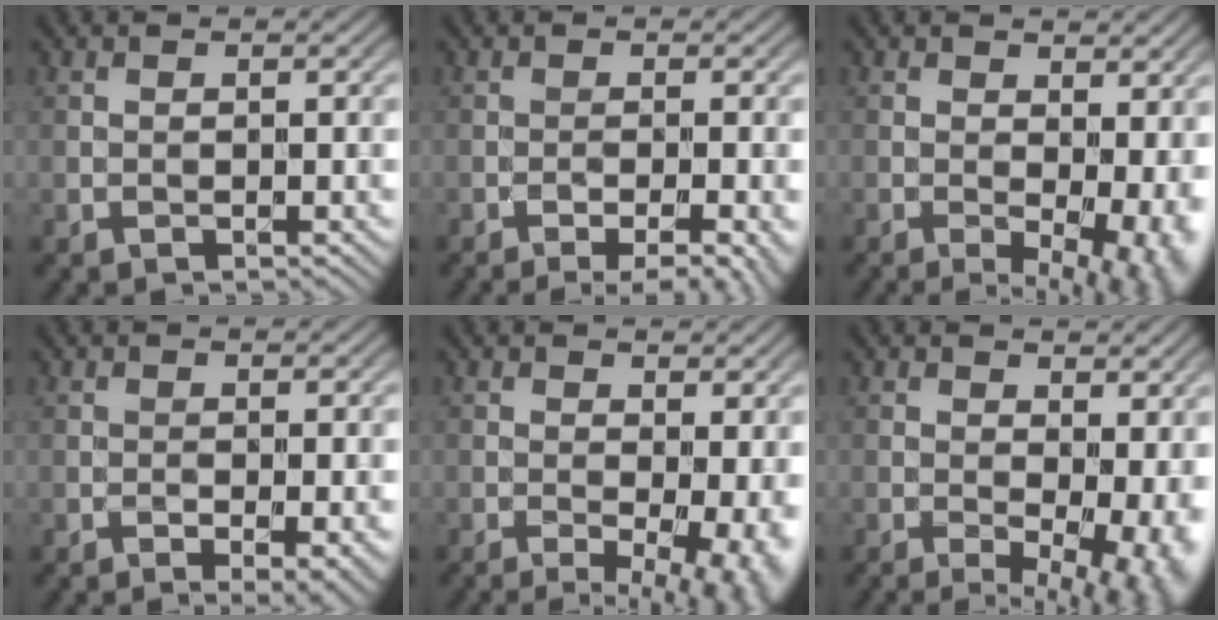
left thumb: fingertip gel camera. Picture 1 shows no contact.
{"total": 5.6, "force": [-2.9, 1.2, 4.6], "torque": [-0.062, -0.002, -0.035]}
{"total": 9.4, "force": [-0.8, 4.4, 8.3], "torque": [-0.100, -0.008, 0.010]}
{"total": 3.0, "force": [-1.1, 0.7, 2.7], "torque": [-0.046, -0.006, -0.015]}
{"total": 8.3, "force": [-1.7, 2.8, 7.6], "torque": [-0.099, -0.001, -0.015]}
{"total": 10.1, "force": [-1.0, 4.7, 8.9], "torque": [-0.109, -0.009, 0.007]}